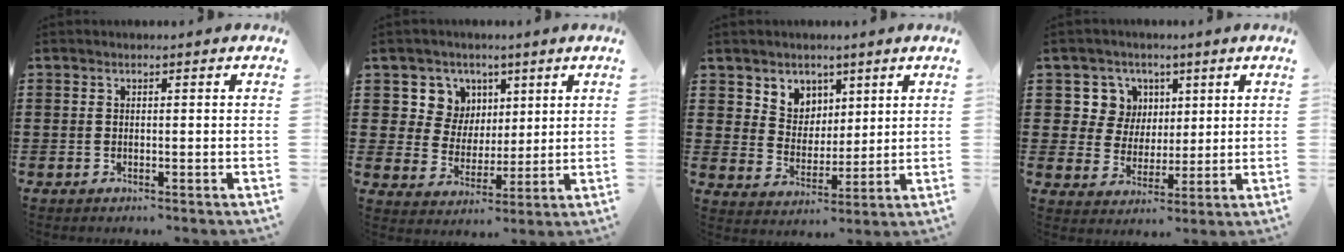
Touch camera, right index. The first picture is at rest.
{"total": 7.0, "force": [3.2, 6.2, 0.5], "torque": [-0.052, -0.001, 0.060]}
{"total": 5.5, "force": [3.5, 4.2, -0.2], "torque": [-0.028, -0.002, 0.066]}
{"total": 7.0, "force": [2.7, 6.4, 1.0], "torque": [-0.048, 0.009, 0.051]}